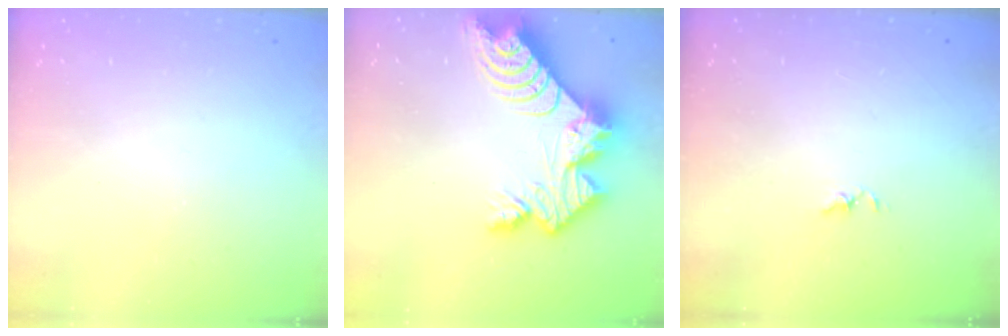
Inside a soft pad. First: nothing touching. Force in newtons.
{"total": 15.4, "press": 15.4, "slide": 1.1}
{"total": 1.2, "press": 1.1, "slide": 0.2}